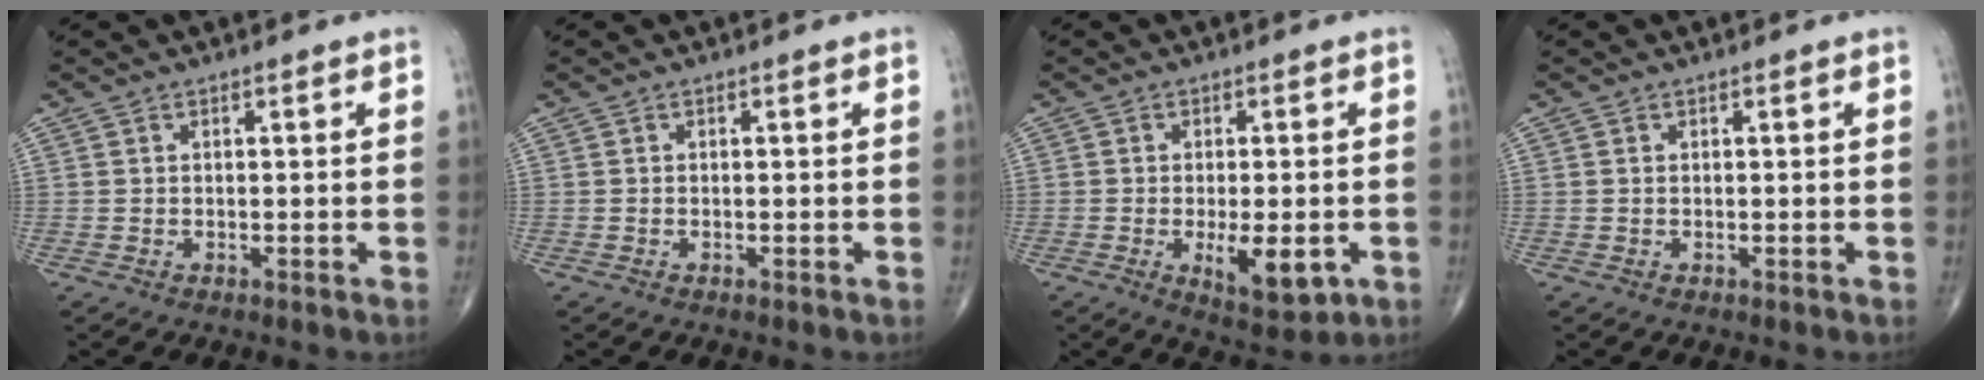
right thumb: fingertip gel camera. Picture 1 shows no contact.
{"total": 0.0}
{"total": 8.4, "force": [-2.3, 3.2, 7.4], "torque": [-0.106, -0.013, -0.028]}
{"total": 0.0}